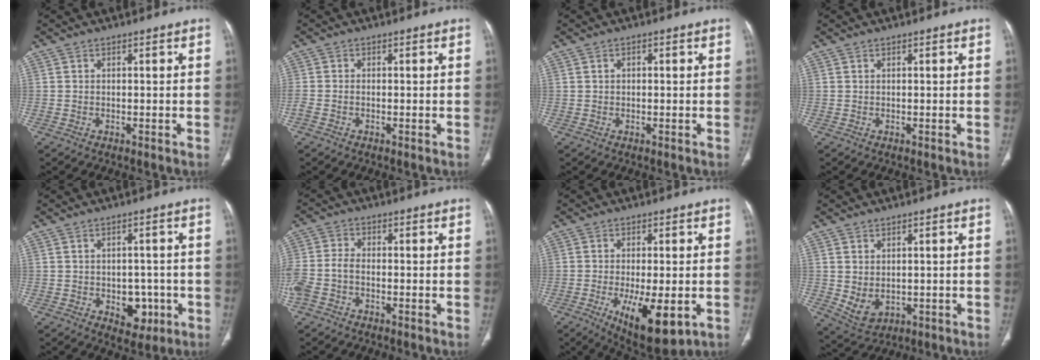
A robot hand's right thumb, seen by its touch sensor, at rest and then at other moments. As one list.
[{"total": 2.1, "force": [-0.8, 1.3, 1.4], "torque": [-0.044, 0.008, -0.015]}, {"total": 0.8, "force": [0.1, 0.6, 0.5], "torque": [-0.005, 0.002, 0.000]}, {"total": 0.0}, {"total": 6.3, "force": [-1.8, 4.4, 4.1], "torque": [-0.020, 0.007, -0.013]}, {"total": 7.2, "force": [-2.4, 4.5, 5.1], "torque": [-0.127, 0.020, -0.051]}, {"total": 12.2, "force": [-3.9, 4.4, 10.7], "torque": [-0.168, -0.018, -0.048]}, {"total": 5.2, "force": [0.0, 3.8, 3.5], "torque": [-0.060, -0.009, 0.022]}]